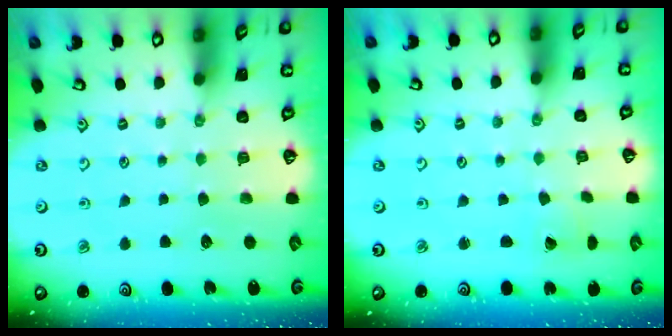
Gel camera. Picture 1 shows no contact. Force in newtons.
{"total": 2.1, "press": 2.1, "slide": 0.1}